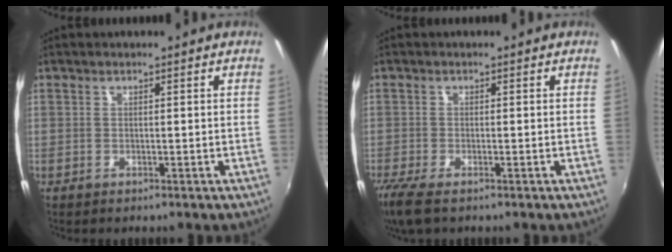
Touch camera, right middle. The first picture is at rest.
{"total": 5.1, "force": [-3.5, 1.0, 3.5], "torque": [-0.084, -0.021, -0.067]}